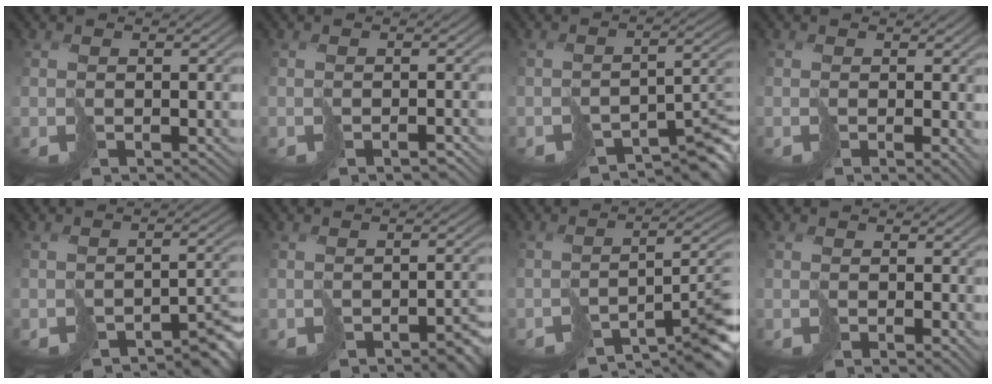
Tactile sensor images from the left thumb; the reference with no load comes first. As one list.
[{"total": 2.0, "force": [-1.3, 0.3, 1.4], "torque": [-0.020, -0.001, -0.022]}, {"total": 8.2, "force": [-5.6, 2.8, 5.3], "torque": [-0.071, -0.019, -0.084]}, {"total": 2.5, "force": [-0.4, 0.5, 2.4], "torque": [-0.039, -0.003, -0.007]}, {"total": 5.7, "force": [-3.9, 1.6, 3.8], "torque": [-0.044, -0.004, -0.061]}, {"total": 4.7, "force": [-3.0, 1.5, 3.3], "torque": [-0.037, -0.006, -0.041]}, {"total": 9.5, "force": [-6.4, 2.3, 6.7], "torque": [-0.090, -0.002, -0.100]}, {"total": 1.6, "force": [-0.1, 0.4, 1.5], "torque": [-0.028, -0.002, -0.002]}]